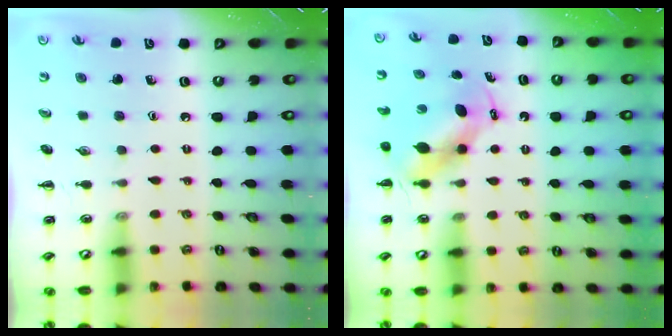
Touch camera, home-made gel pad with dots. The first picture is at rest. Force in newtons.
{"total": 5.6, "press": 5.3, "slide": 1.8}